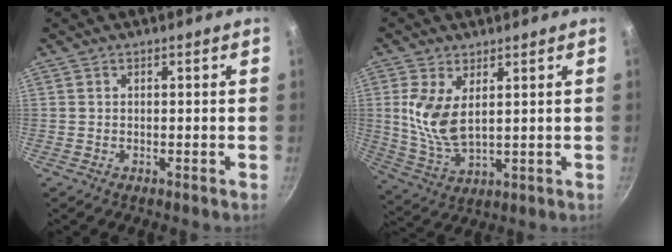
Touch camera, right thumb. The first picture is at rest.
{"total": 9.4, "force": [2.5, 4.9, 7.6], "torque": [-0.152, -0.022, 0.059]}